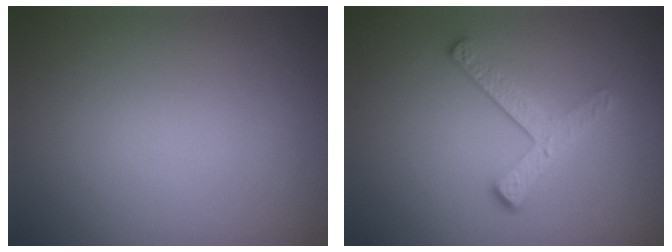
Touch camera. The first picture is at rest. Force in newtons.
{"total": 3.1, "press": 2.5, "slide": 1.8}